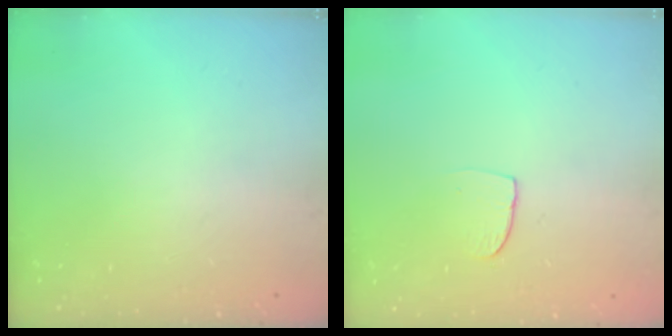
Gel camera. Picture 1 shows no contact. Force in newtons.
{"total": 6.0, "press": 6.0, "slide": 0.4}